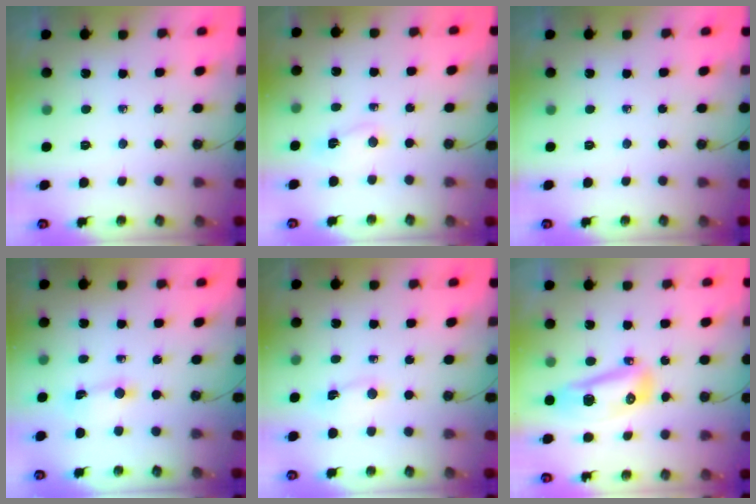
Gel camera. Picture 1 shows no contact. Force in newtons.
{"total": 2.6, "press": 2.6, "slide": 0.6}
{"total": 0.0}
{"total": 1.5, "press": 1.5, "slide": 0.2}
{"total": 1.1, "press": 1.0, "slide": 0.4}
{"total": 10.9, "press": 10.8, "slide": 1.7}